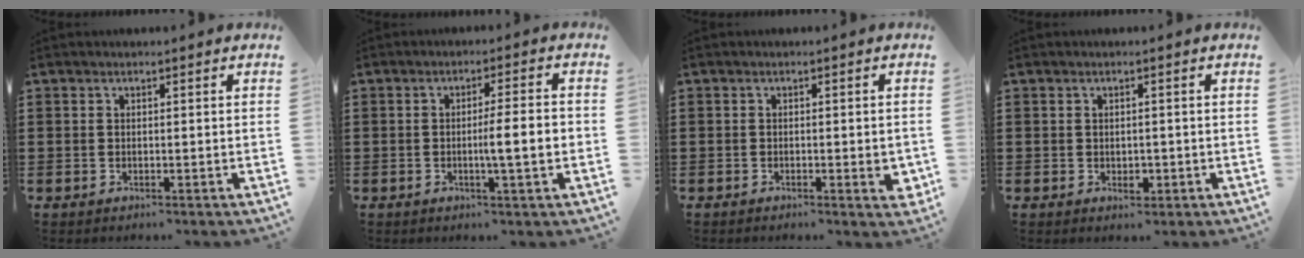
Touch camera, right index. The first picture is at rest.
{"total": 5.1, "force": [-0.8, 0.2, 5.1], "torque": [-0.079, -0.007, -0.018]}
{"total": 2.5, "force": [-0.9, 0.7, 2.2], "torque": [-0.036, 0.001, -0.015]}
{"total": 1.5, "force": [-0.2, 1.2, 1.0], "torque": [-0.019, 0.004, -0.004]}